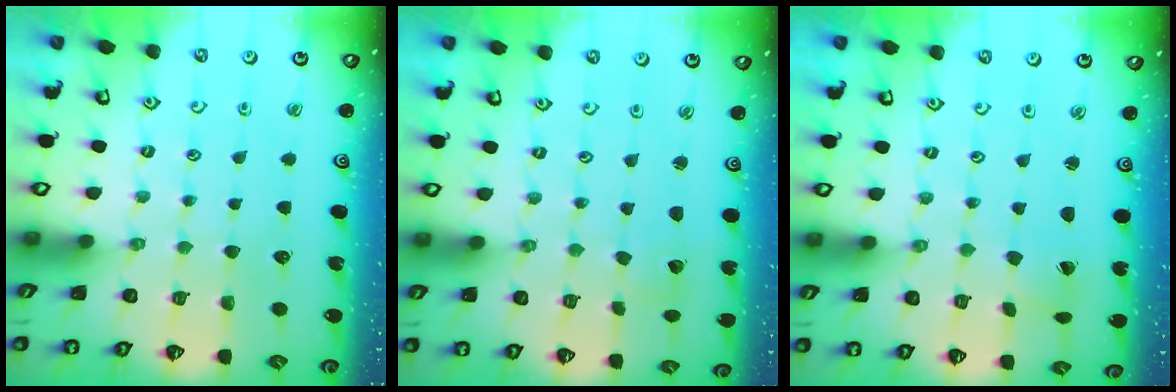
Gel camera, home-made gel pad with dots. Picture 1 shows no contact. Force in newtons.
{"total": 1.6, "press": 1.6, "slide": 0.1}
{"total": 1.4, "press": 1.4, "slide": 0.1}